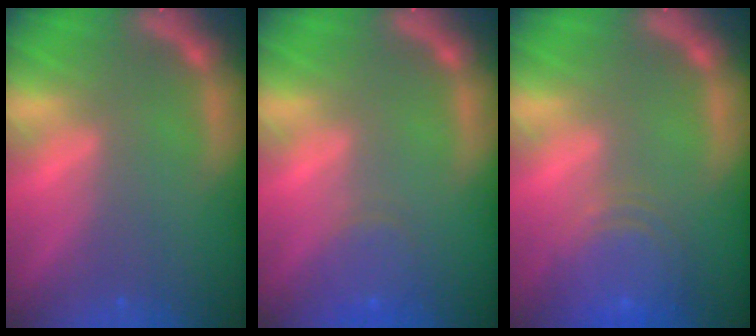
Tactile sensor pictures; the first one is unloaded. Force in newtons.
{"total": 3.0}
{"total": 6.9}